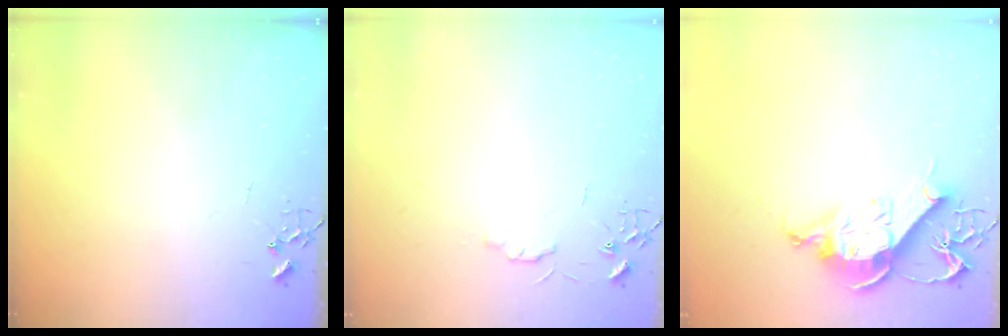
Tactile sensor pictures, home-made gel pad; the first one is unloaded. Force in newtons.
{"total": 4.3, "press": 4.2, "slide": 0.6}
{"total": 13.1, "press": 13.1, "slide": 0.7}